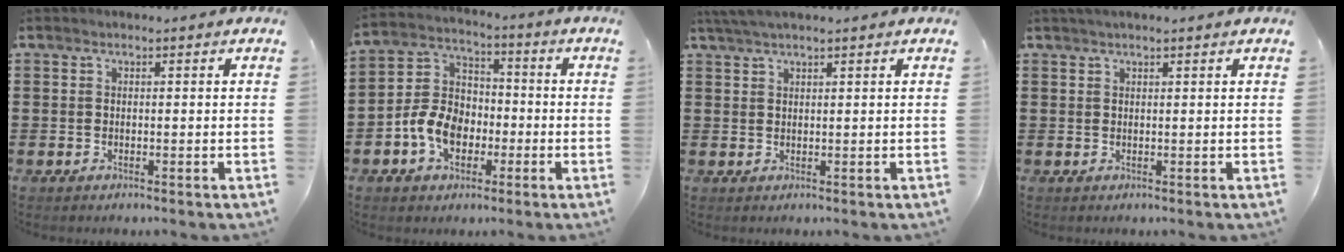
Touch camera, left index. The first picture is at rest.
{"total": 8.2, "force": [-3.1, 6.0, 4.7], "torque": [-0.128, 0.012, -0.068]}
{"total": 2.0, "force": [1.5, 0.0, 1.3], "torque": [-0.026, 0.001, 0.029]}
{"total": 1.0, "force": [0.8, 0.0, 0.6], "torque": [-0.012, 0.000, 0.015]}